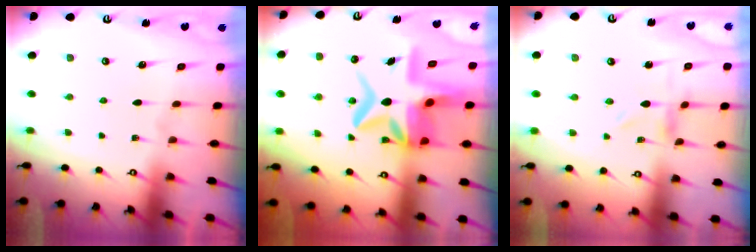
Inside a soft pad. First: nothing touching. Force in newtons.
{"total": 13.2, "press": 12.8, "slide": 3.2}
{"total": 0.0}